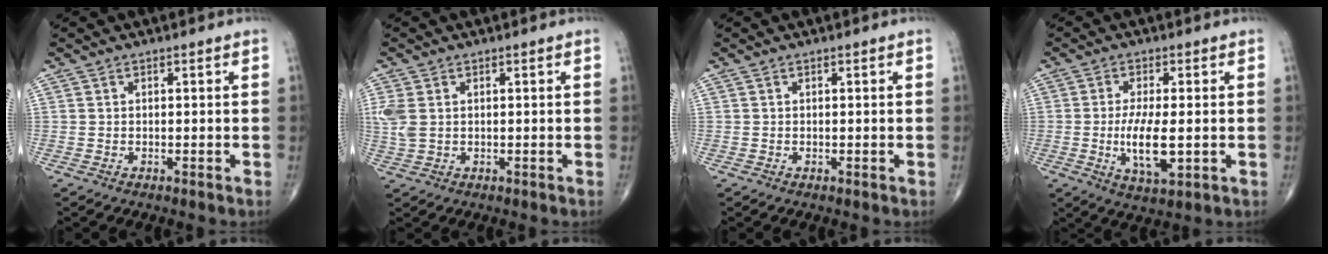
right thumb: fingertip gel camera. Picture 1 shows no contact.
{"total": 4.1, "force": [0.7, 2.7, 3.0], "torque": [-0.096, 0.006, 0.017]}
{"total": 0.0}
{"total": 8.6, "force": [-1.0, 2.9, 8.1], "torque": [-0.153, -0.018, -0.016]}